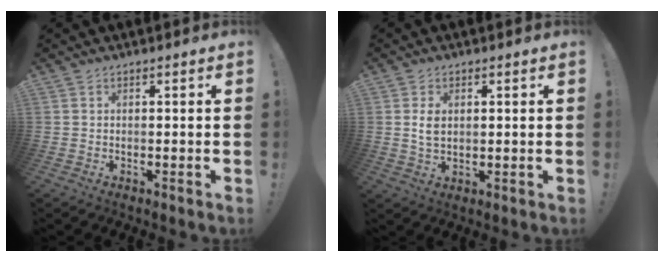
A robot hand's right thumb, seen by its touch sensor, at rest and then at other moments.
{"total": 4.0, "force": [0.9, 2.5, 3.0], "torque": [-0.049, -0.006, 0.013]}